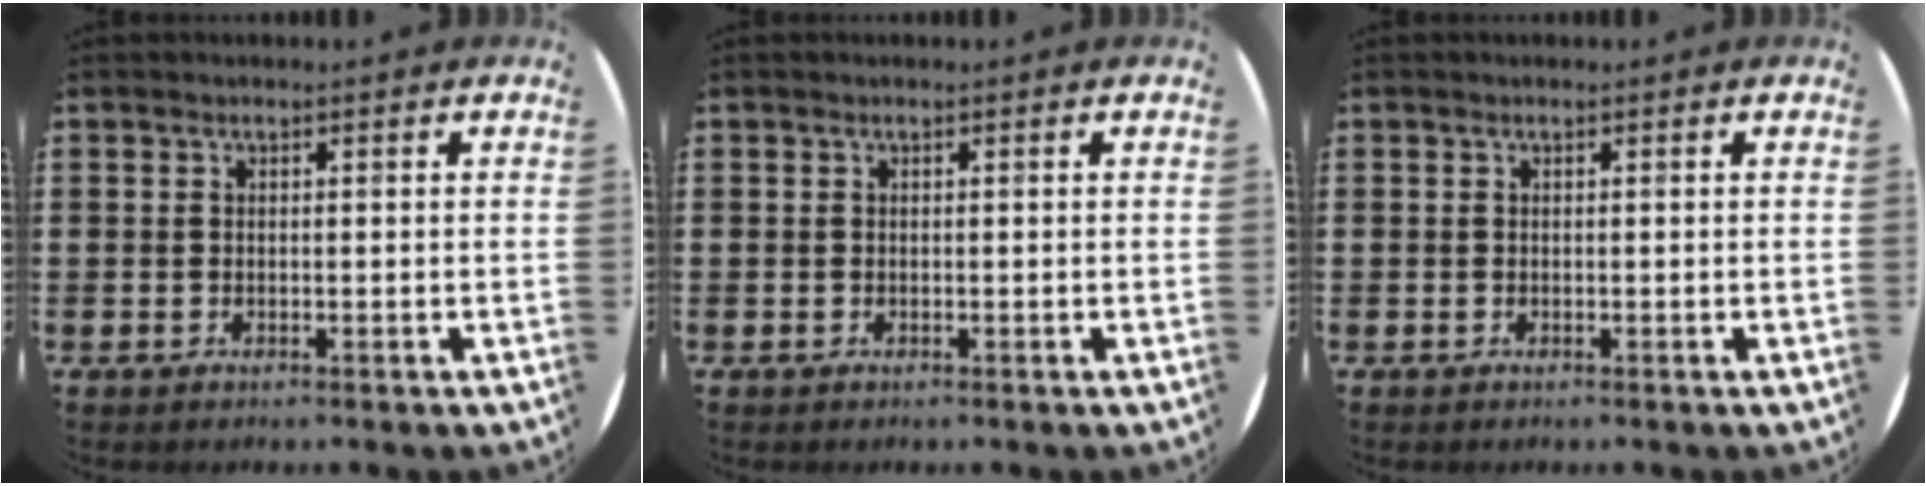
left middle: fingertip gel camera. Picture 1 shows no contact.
{"total": 0.0}
{"total": 0.0}